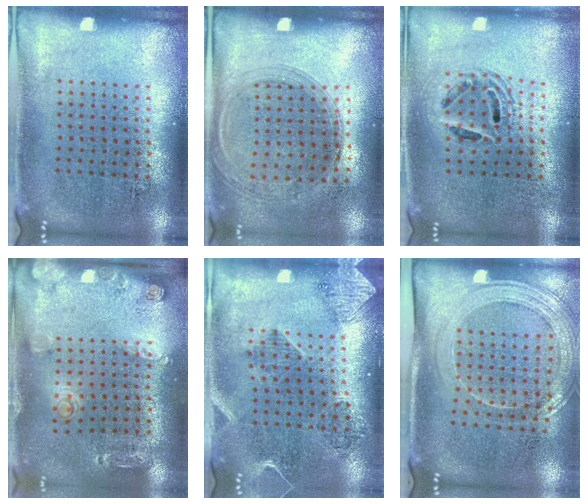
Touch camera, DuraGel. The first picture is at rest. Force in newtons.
{"total": 1.4, "press": 1.3, "slide": 0.5}
{"total": 1.5, "press": 1.3, "slide": 0.8}
{"total": 1.4, "press": 1.4, "slide": 0.4}
{"total": 1.9, "press": 1.6, "slide": 0.9}
{"total": 1.9, "press": 1.7, "slide": 1.0}